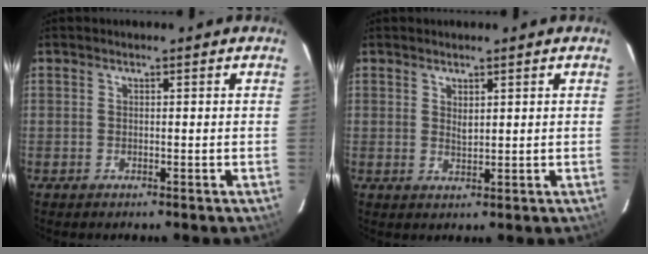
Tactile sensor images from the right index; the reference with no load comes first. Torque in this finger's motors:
{"motor_torque": [-0.40, 0.24, -0.10, -0.01]}